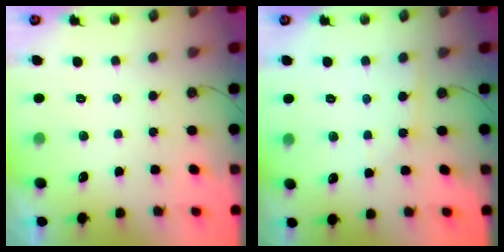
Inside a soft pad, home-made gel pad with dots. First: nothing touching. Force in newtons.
{"total": 2.8, "press": 2.7, "slide": 0.4}